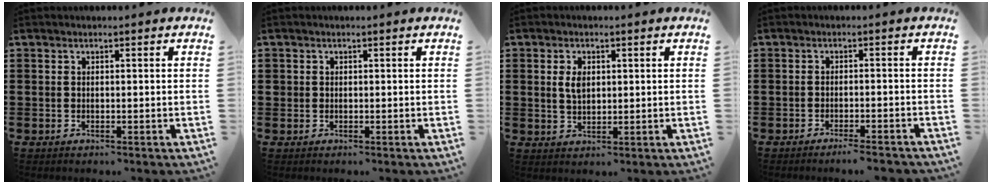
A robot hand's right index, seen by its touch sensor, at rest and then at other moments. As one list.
[{"total": 0.9, "force": [0.3, 0.9, 0.1], "torque": [-0.005, 0.003, 0.006]}, {"total": 3.2, "force": [0.7, 1.9, 2.5], "torque": [-0.054, 0.008, 0.012]}, {"total": 2.2, "force": [-2.0, -0.2, 1.0], "torque": [-0.017, 0.001, -0.038]}]